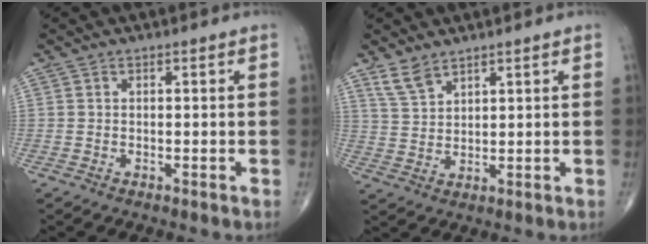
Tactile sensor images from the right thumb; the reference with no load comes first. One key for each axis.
{"total": 4.4, "fx": 3.5, "fy": 1.8, "fz": 2.0, "tx": -0.036, "ty": -0.015, "tz": 0.077}